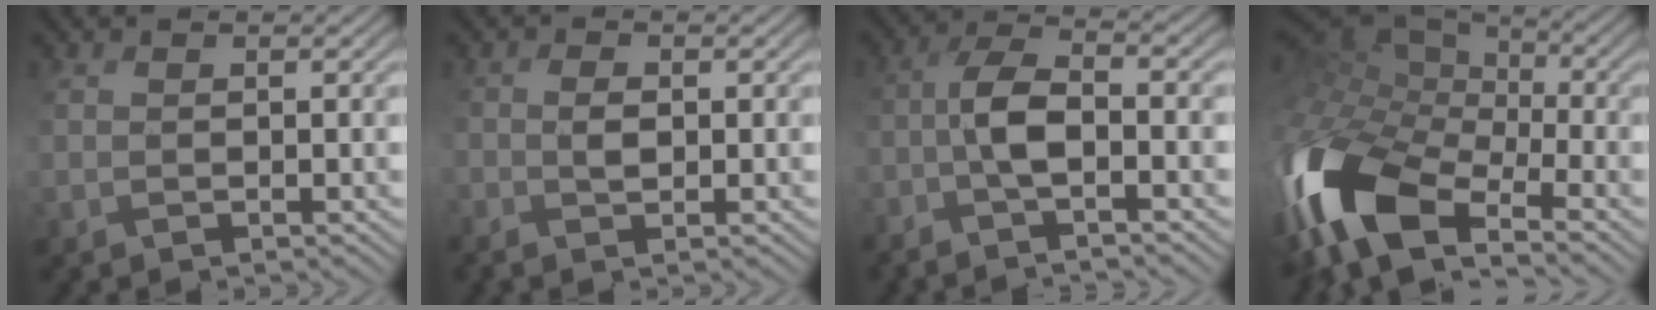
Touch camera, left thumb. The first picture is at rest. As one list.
[{"total": 2.4, "force": [-0.5, 1.3, 1.9], "torque": [-0.040, 0.001, -0.011]}, {"total": 5.5, "force": [-2.2, 1.6, 4.8], "torque": [-0.094, 0.008, -0.054]}, {"total": 15.5, "force": [-6.3, 8.1, 11.6], "torque": [-0.298, -0.022, -0.118]}]